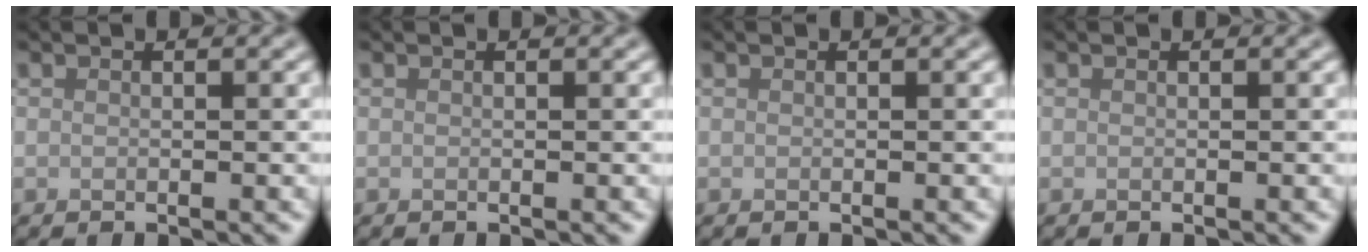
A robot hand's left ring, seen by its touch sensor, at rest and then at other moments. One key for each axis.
{"total": 0.0}
{"total": 0.0}
{"total": 0.0}